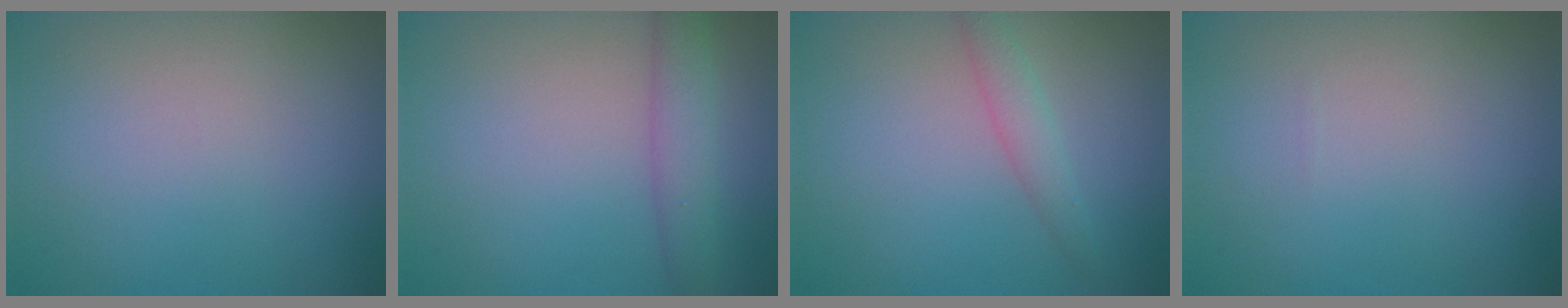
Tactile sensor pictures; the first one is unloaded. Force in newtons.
{"total": 3.0, "press": 3.0, "slide": 0.1}
{"total": 1.8, "press": 1.8, "slide": 0.1}
{"total": 0.0}